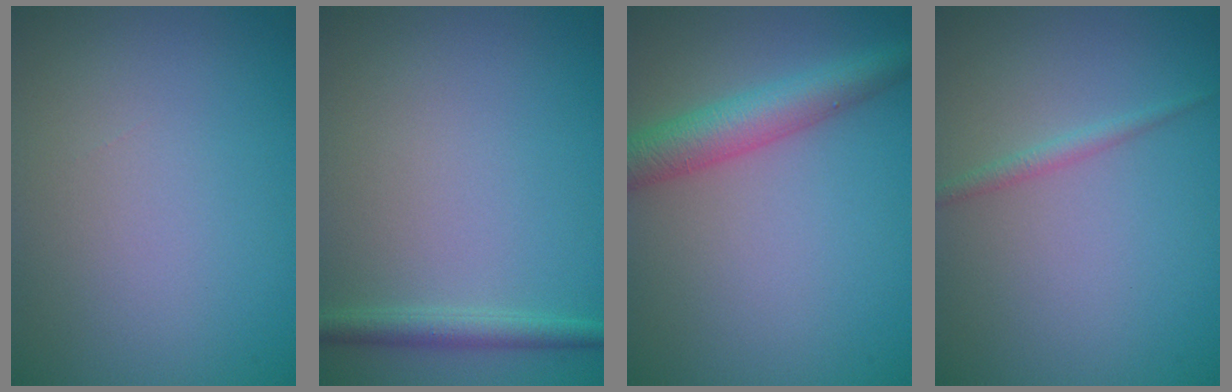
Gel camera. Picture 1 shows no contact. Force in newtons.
{"total": 1.8, "press": 1.8, "slide": 0.1}
{"total": 4.5, "press": 4.5, "slide": 0.1}
{"total": 1.1, "press": 1.1, "slide": 0.0}